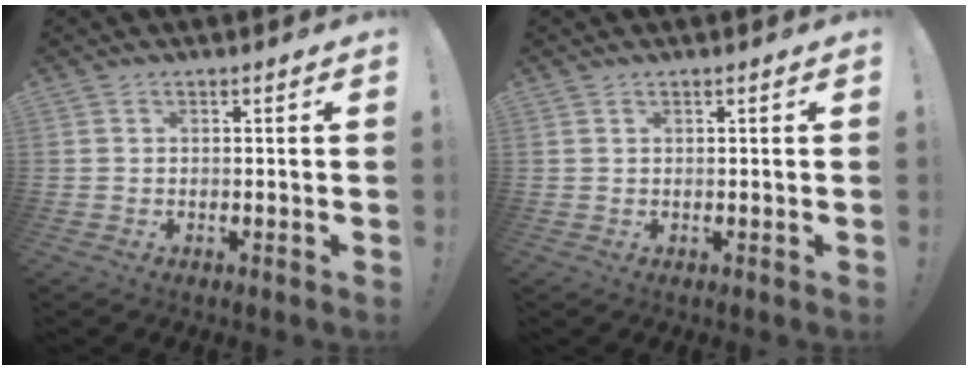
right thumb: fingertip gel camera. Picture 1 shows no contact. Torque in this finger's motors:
{"motor_torque": [0.04, 0.09, -0.37, 0.20, 0.04]}